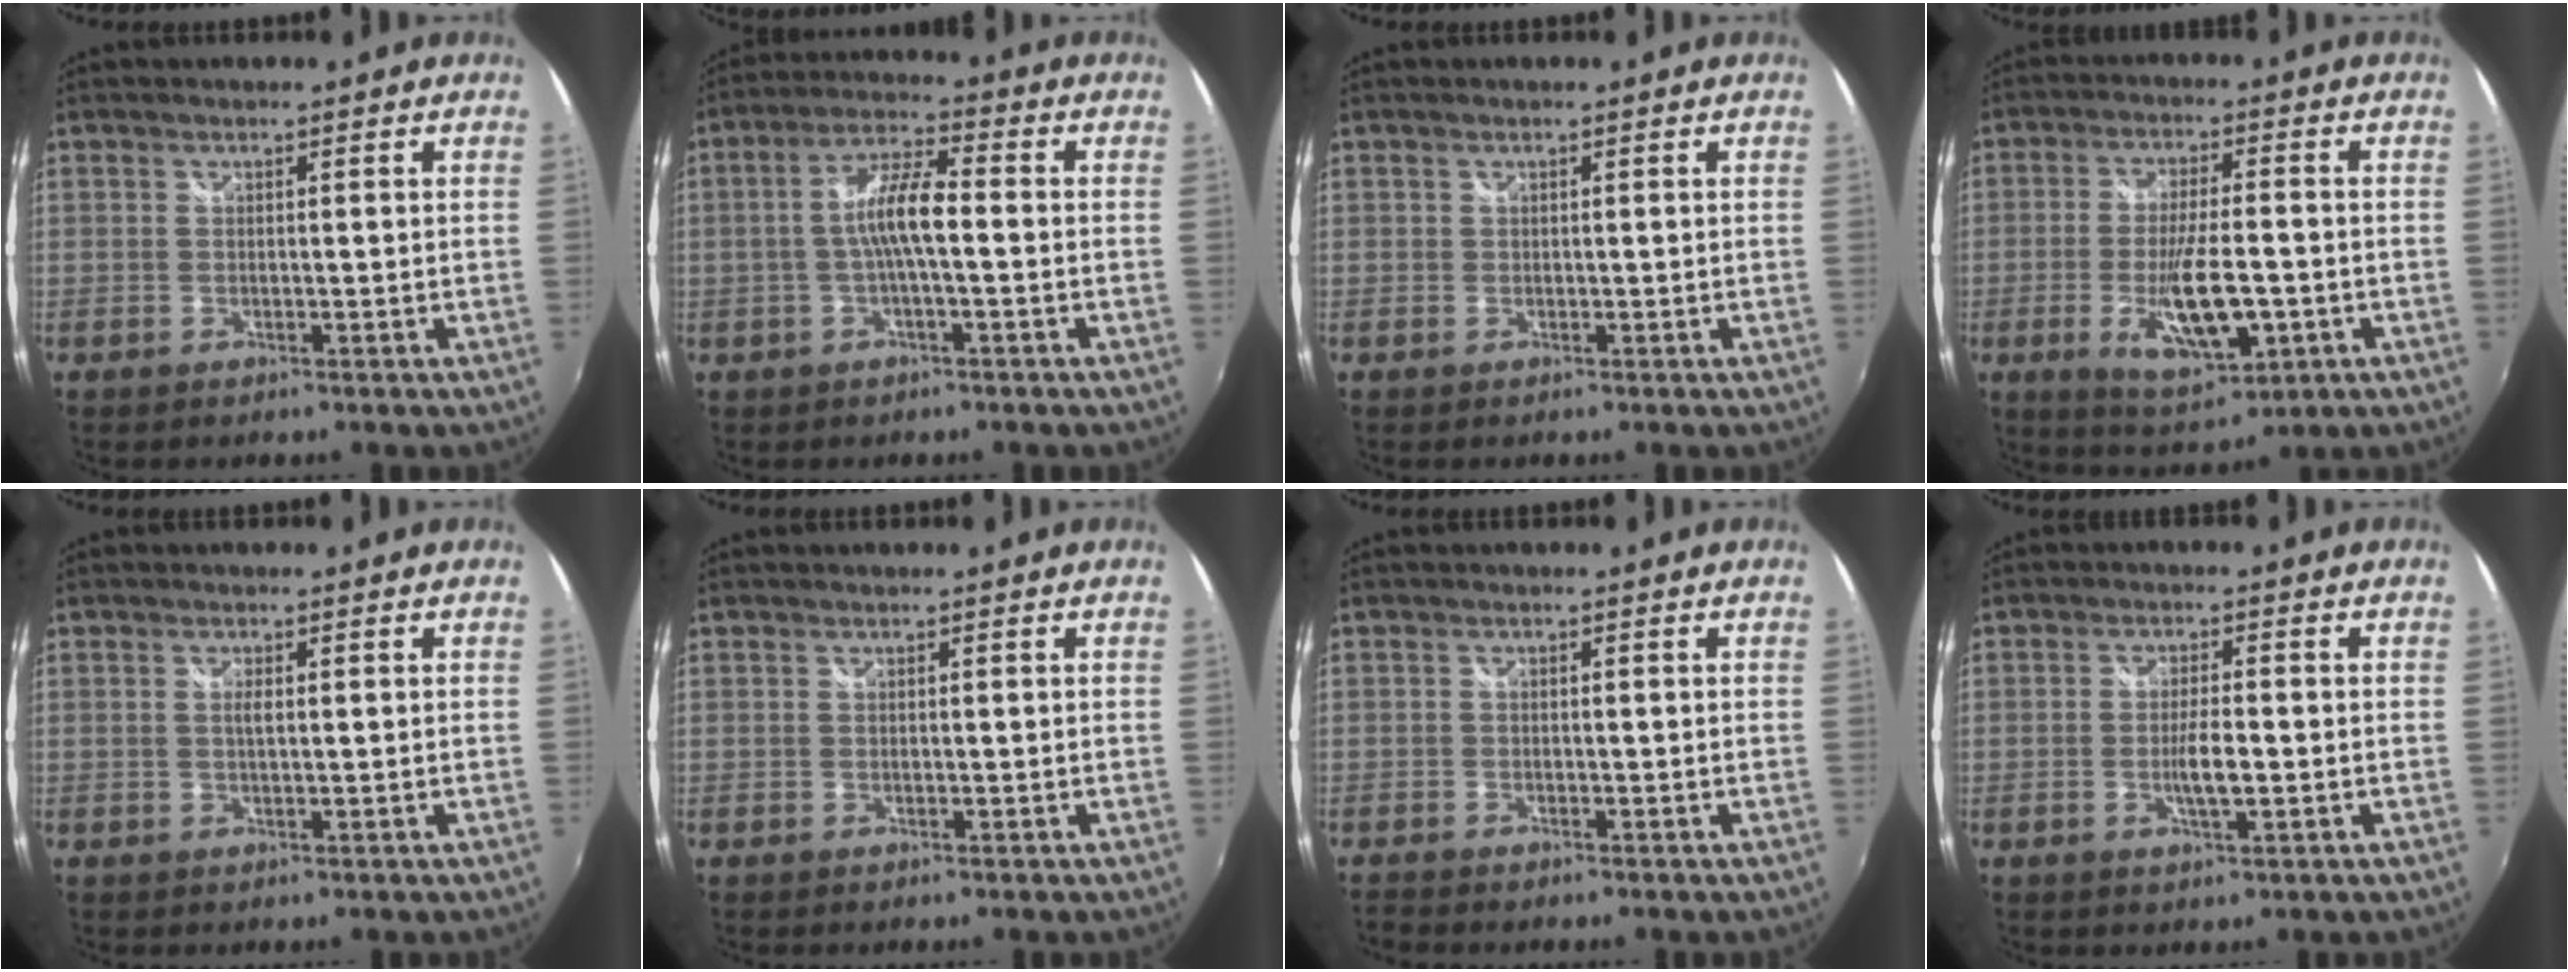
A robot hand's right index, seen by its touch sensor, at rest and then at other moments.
{"total": 7.7, "force": [-0.9, 1.4, 7.5], "torque": [-0.151, 0.011, -0.016]}
{"total": 0.0}
{"total": 12.5, "force": [-3.6, 3.9, 11.3], "torque": [-0.213, -0.024, -0.052]}
{"total": 1.3, "force": [0.2, 0.3, 1.2], "torque": [-0.023, 0.001, 0.002]}
{"total": 0.0}
{"total": 2.0, "force": [-1.8, 0.5, 0.6], "torque": [-0.021, -0.009, -0.036]}
{"total": 4.1, "force": [-1.0, 0.9, 3.9], "torque": [-0.074, -0.005, -0.016]}